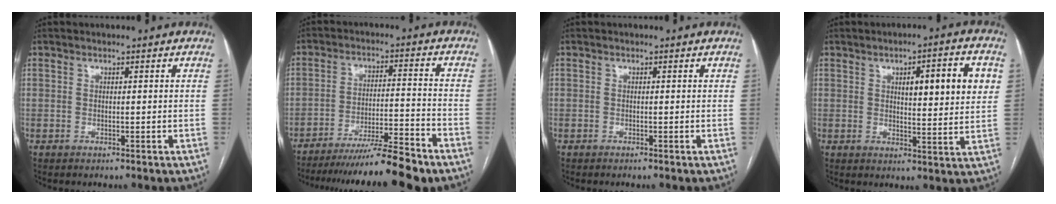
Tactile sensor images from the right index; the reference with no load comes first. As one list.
[{"total": 12.8, "force": [-10.9, -1.0, 6.6], "torque": [-0.087, -0.012, -0.175]}, {"total": 0.0}, {"total": 9.9, "force": [2.9, 1.7, 9.3], "torque": [-0.130, 0.010, 0.039]}]